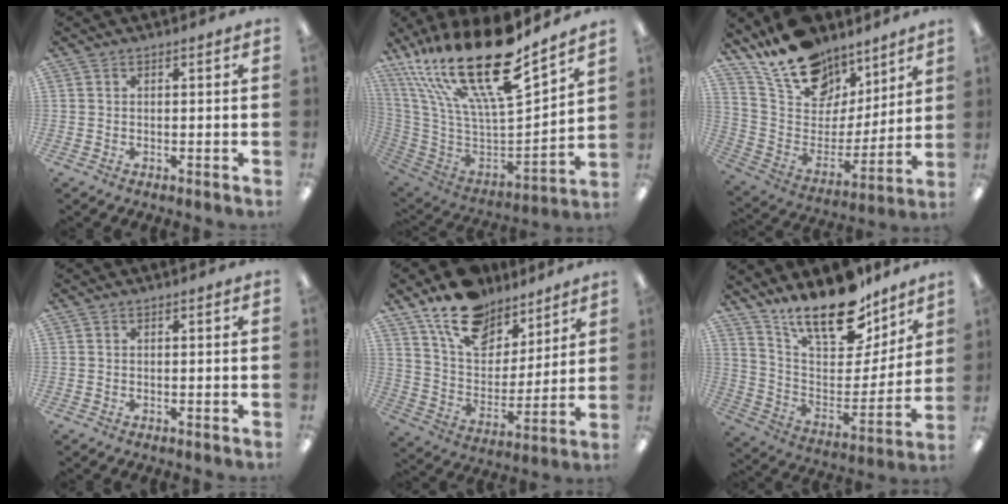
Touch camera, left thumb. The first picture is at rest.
{"total": 28.4, "force": [19.2, 9.1, 18.9], "torque": [-0.342, -0.133, 0.329]}
{"total": 19.3, "force": [14.8, 10.4, 6.7], "torque": [-0.140, -0.097, 0.275]}
{"total": 0.0}
{"total": 16.3, "force": [12.4, 8.6, 6.2], "torque": [-0.116, -0.073, 0.229]}
{"total": 21.1, "force": [16.6, 8.0, 10.2], "torque": [-0.171, -0.117, 0.292]}